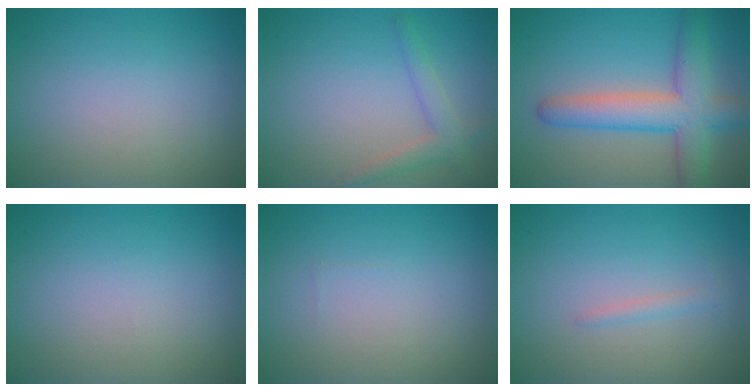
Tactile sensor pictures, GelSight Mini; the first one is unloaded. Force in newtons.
{"total": 2.3, "press": 2.3, "slide": 0.1}
{"total": 6.7, "press": 6.7, "slide": 0.3}
{"total": 0.0}
{"total": 0.0}
{"total": 1.0, "press": 1.0, "slide": 0.0}